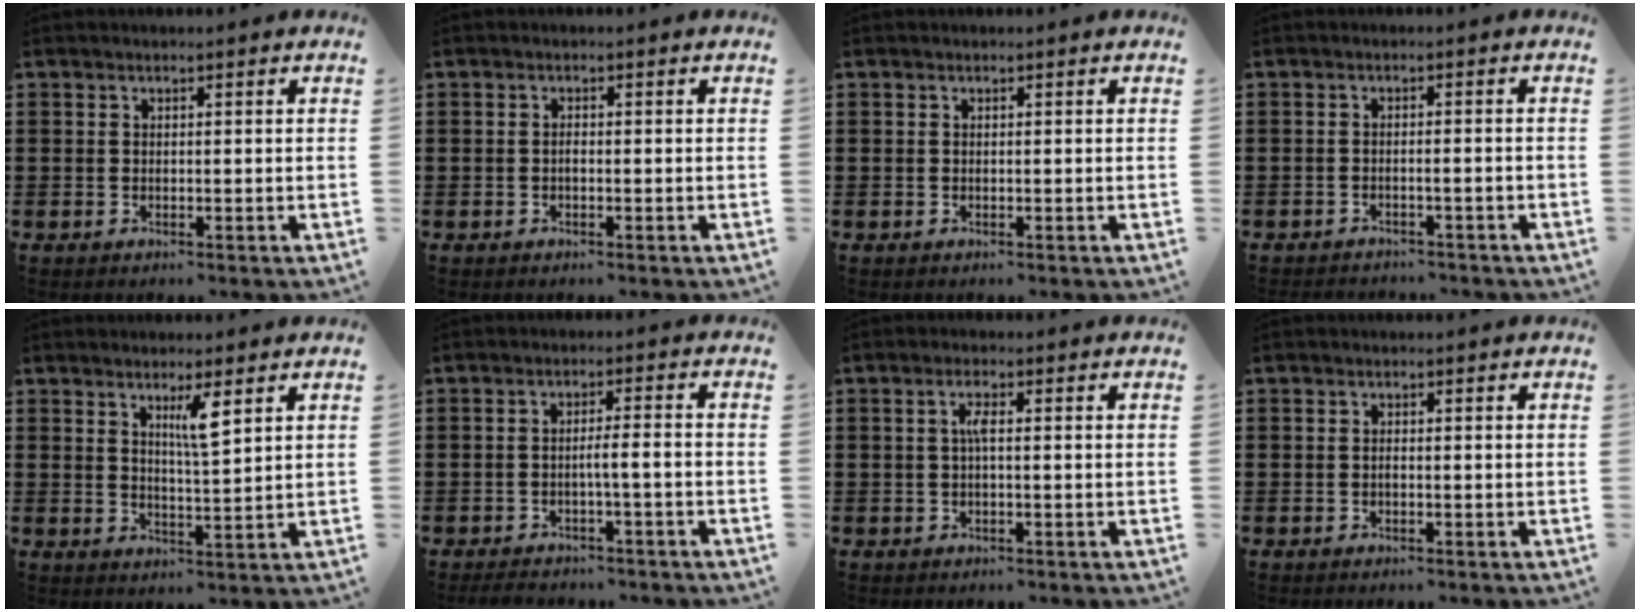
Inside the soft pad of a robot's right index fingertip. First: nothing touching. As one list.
[{"total": 0.8, "force": [-0.3, 0.2, 0.6], "torque": [-0.015, -0.004, -0.005]}, {"total": 0.0}, {"total": 1.6, "force": [-1.5, 0.2, 0.4], "torque": [-0.013, 0.000, -0.031]}, {"total": 4.0, "force": [2.1, 0.5, 3.4], "torque": [-0.065, -0.002, 0.032]}, {"total": 3.2, "force": [-2.2, 0.2, 2.3], "torque": [-0.043, -0.001, -0.044]}, {"total": 2.4, "force": [0.1, 0.5, 2.4], "torque": [-0.046, 0.003, -0.001]}, {"total": 0.6, "force": [-0.2, 0.2, 0.5], "torque": [-0.011, -0.003, -0.004]}]